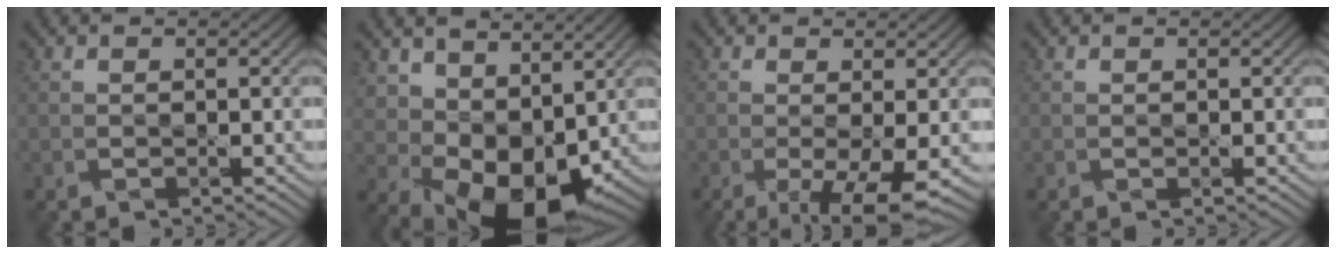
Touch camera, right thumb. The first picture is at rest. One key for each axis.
{"total": 9.7, "fx": 2.5, "fy": 6.4, "fz": 6.9, "tx": -0.134, "ty": -0.017, "tz": 0.054}
{"total": 6.6, "fx": -2.1, "fy": 2.1, "fz": 5.9, "tx": -0.118, "ty": -0.012, "tz": -0.027}
{"total": 0.0}